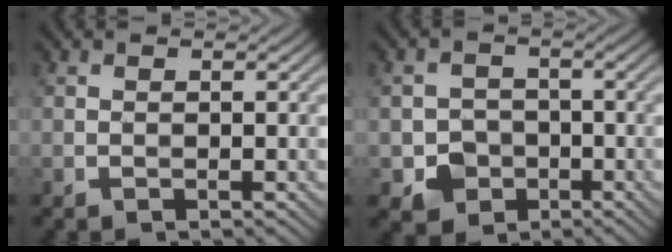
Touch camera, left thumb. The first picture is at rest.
{"total": 4.0, "force": [-1.7, 3.4, 1.1], "torque": [-0.014, -0.005, -0.033]}